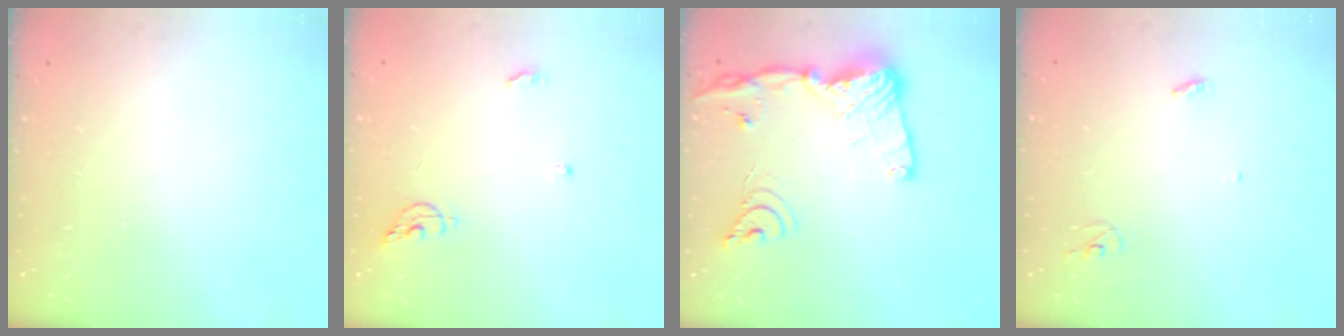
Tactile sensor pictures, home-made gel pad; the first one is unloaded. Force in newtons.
{"total": 6.5, "press": 6.5, "slide": 0.5}
{"total": 18.5, "press": 18.4, "slide": 1.7}
{"total": 3.0, "press": 2.9, "slide": 0.2}